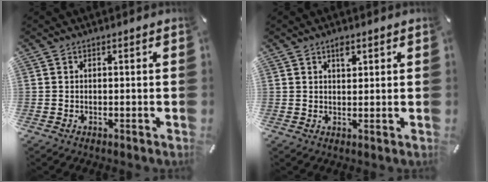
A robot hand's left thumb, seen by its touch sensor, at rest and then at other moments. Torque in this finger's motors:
{"motor_torque": [-0.25, -0.04, -0.05, -0.02, -0.09]}